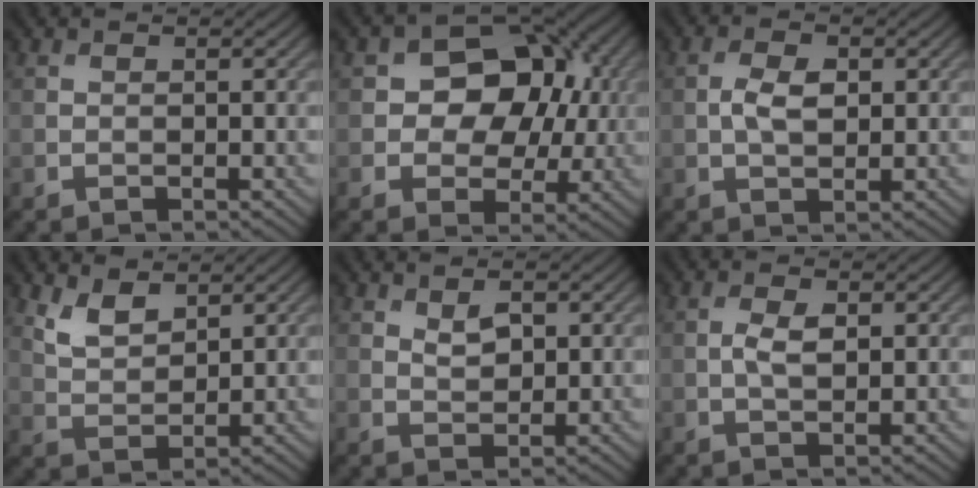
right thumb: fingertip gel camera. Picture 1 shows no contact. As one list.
[{"total": 10.5, "force": [1.4, 8.0, 6.8], "torque": [-0.098, 0.007, 0.006]}, {"total": 3.6, "force": [0.3, 2.0, 2.9], "torque": [-0.066, 0.000, 0.004]}, {"total": 4.3, "force": [2.9, 2.1, 2.5], "torque": [-0.061, -0.007, 0.063]}, {"total": 2.5, "force": [1.2, 1.3, 1.7], "torque": [-0.033, -0.004, 0.025]}, {"total": 3.0, "force": [0.3, 1.4, 2.6], "torque": [-0.056, 0.000, 0.006]}]